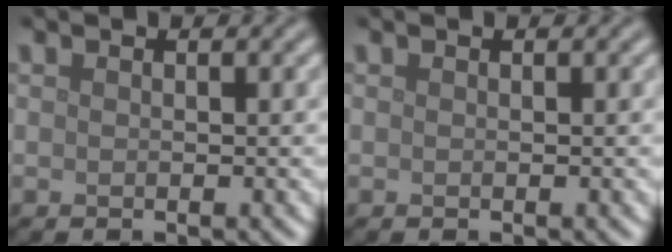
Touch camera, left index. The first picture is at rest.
{"total": 0.0}